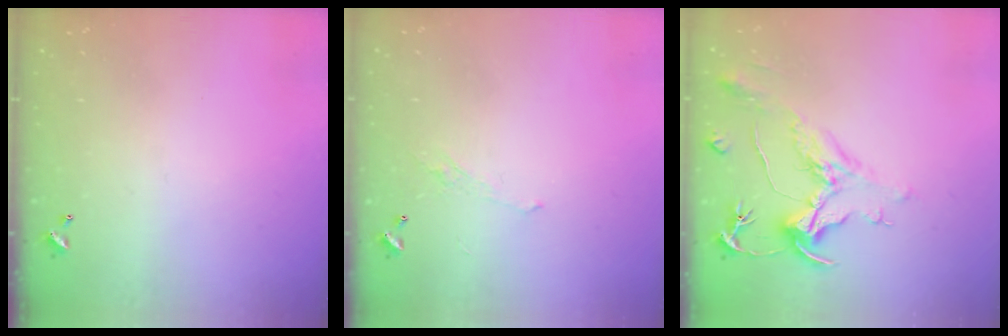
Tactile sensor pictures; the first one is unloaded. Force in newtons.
{"total": 1.1, "press": 0.8, "slide": 0.7}
{"total": 2.2, "press": 1.7, "slide": 1.3}